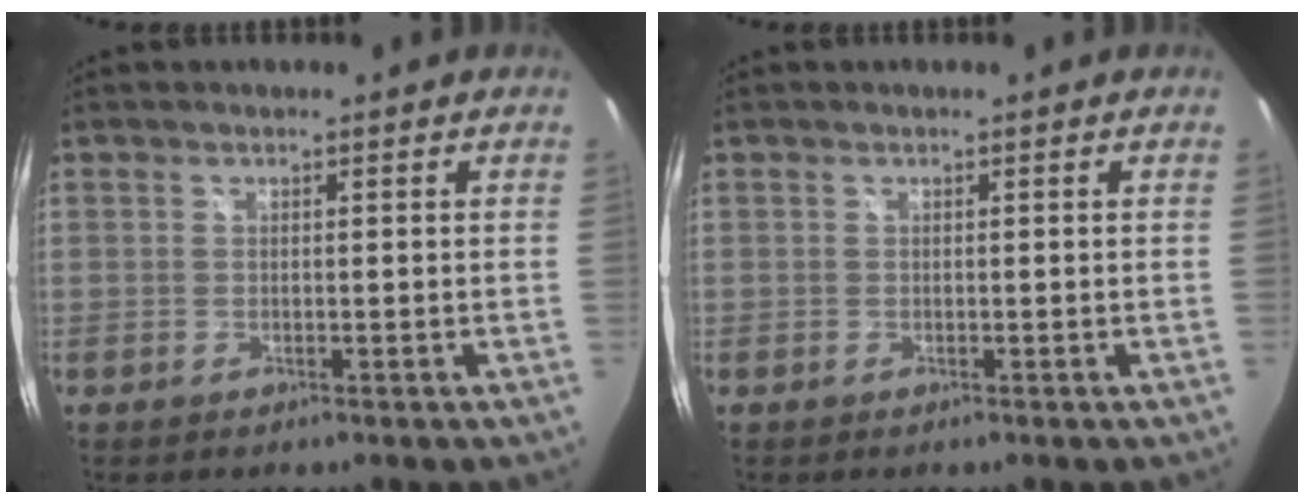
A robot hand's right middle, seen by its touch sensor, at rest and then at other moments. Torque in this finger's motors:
{"motor_torque": [0.00, 0.00, 0.00, 0.00]}